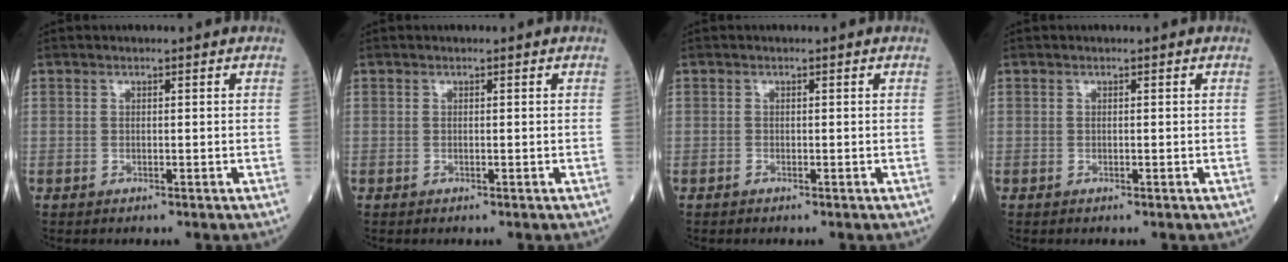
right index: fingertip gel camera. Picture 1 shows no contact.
{"total": 0.0}
{"total": 0.0}
{"total": 0.0}